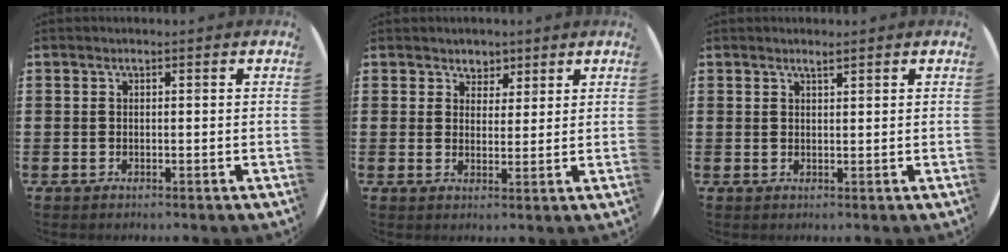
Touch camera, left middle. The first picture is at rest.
{"total": 2.8, "force": [2.3, 1.7, -0.1], "torque": [0.003, 0.002, 0.042]}
{"total": 1.1, "force": [1.0, 0.0, 0.4], "torque": [-0.007, -0.001, 0.019]}